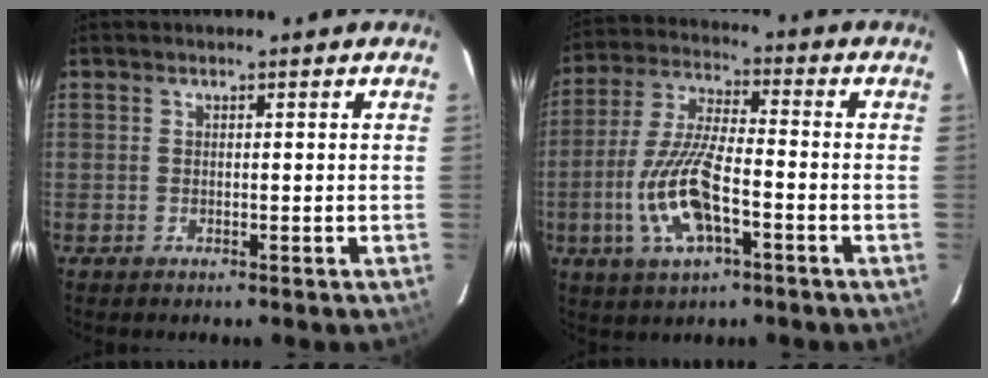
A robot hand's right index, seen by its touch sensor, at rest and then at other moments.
{"total": 13.3, "force": [-4.5, 4.3, 11.8], "torque": [-0.250, -0.005, -0.085]}